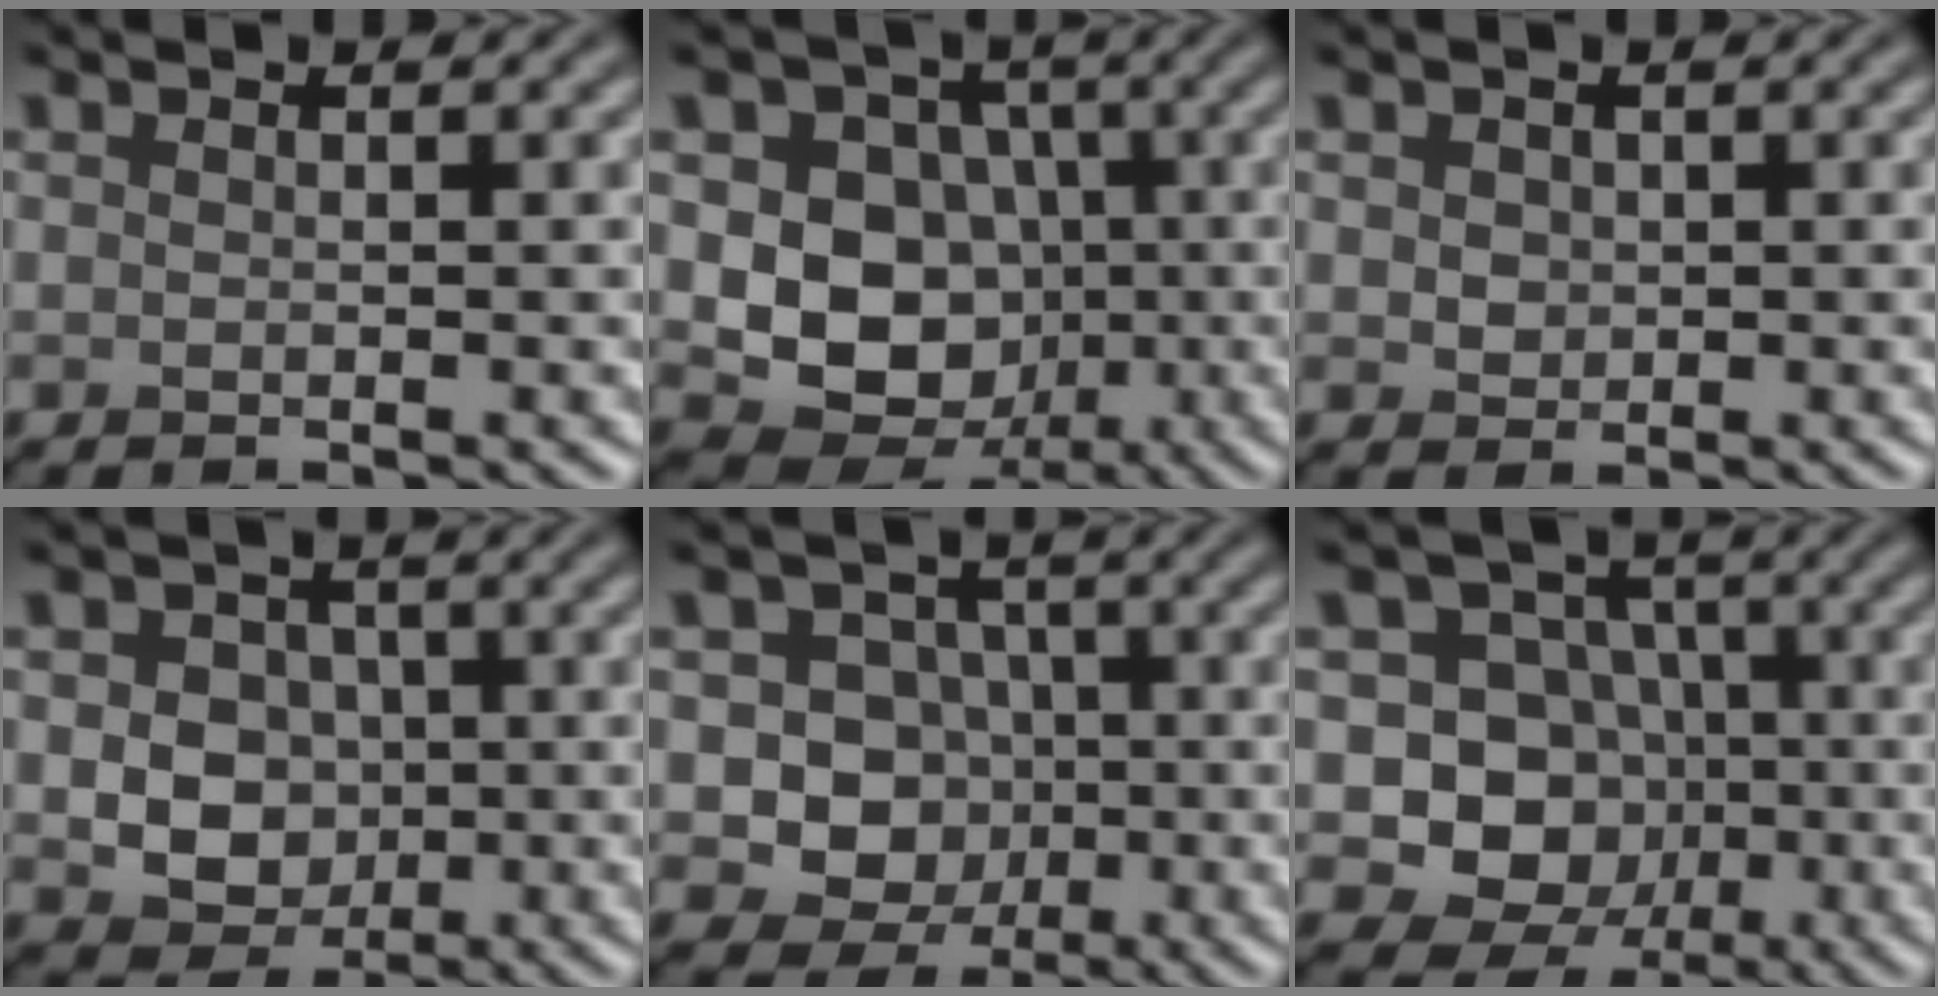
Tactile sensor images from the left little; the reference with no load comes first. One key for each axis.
{"total": 8.7, "fx": -0.4, "fy": 7.5, "fz": 4.5, "tx": -0.063, "ty": -0.009, "tz": -0.019}
{"total": 1.4, "fx": 0.3, "fy": 1.3, "fz": 0.6, "tx": -0.010, "ty": -0.003, "tz": 0.009}
{"total": 5.7, "fx": 0.0, "fy": 4.8, "fz": 3.0, "tx": -0.037, "ty": 0.012, "tz": -0.013}
{"total": 6.7, "fx": 0.0, "fy": 6.2, "fz": 2.4, "tx": -0.025, "ty": 0.014, "tz": -0.024}
{"total": 8.8, "fx": -1.0, "fy": 8.1, "fz": 3.4, "tx": -0.051, "ty": 0.011, "tz": -0.044}